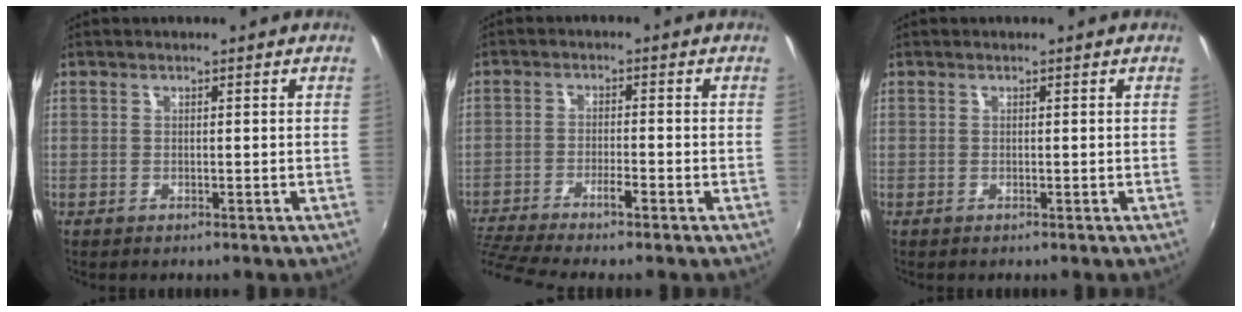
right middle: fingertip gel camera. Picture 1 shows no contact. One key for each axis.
{"total": 8.2, "fx": -6.7, "fy": -0.7, "fz": 4.7, "tx": -0.105, "ty": -0.027, "tz": -0.118}
{"total": 0.0}